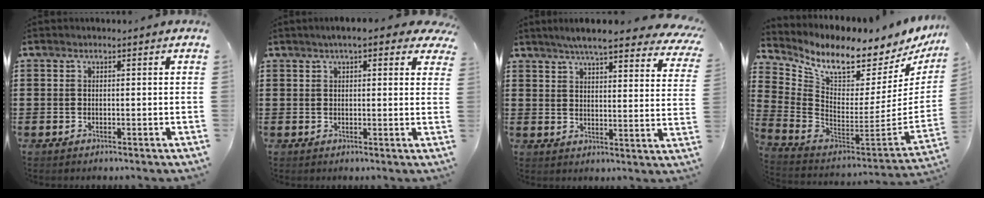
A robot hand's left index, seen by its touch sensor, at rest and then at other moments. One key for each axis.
{"total": 3.6, "fx": 2.4, "fy": 0.9, "fz": 2.5, "tx": -0.055, "ty": 0.004, "tz": 0.042}
{"total": 6.8, "fx": 5.9, "fy": 0.1, "fz": 3.4, "tx": -0.078, "ty": -0.024, "tz": 0.101}
{"total": 6.9, "fx": 5.9, "fy": 1.3, "fz": 3.5, "tx": -0.089, "ty": -0.065, "tz": 0.091}